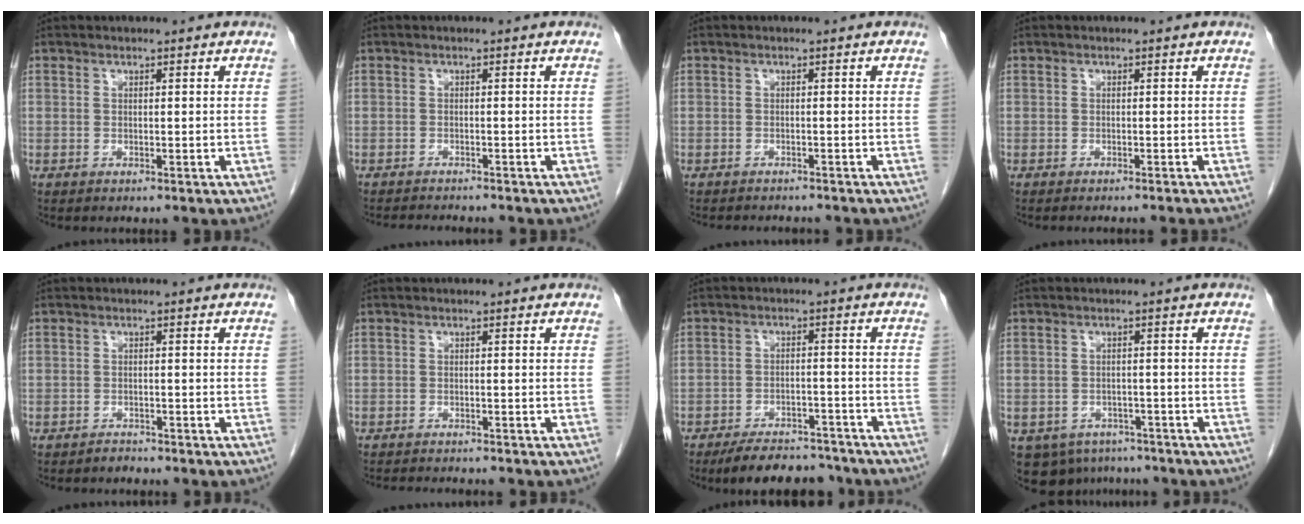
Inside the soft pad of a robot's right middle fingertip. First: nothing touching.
{"total": 4.6, "force": [-4.3, 0.2, 1.4], "torque": [-0.018, -0.012, -0.064]}
{"total": 4.4, "force": [-4.1, 1.0, 1.2], "torque": [-0.015, -0.004, -0.053]}
{"total": 3.5, "force": [-3.2, -0.6, 1.5], "torque": [-0.011, 0.000, -0.042]}
{"total": 1.1, "force": [-1.0, 0.3, -0.2], "torque": [0.000, -0.002, -0.019]}
{"total": 4.7, "force": [-4.4, 0.4, 1.5], "torque": [-0.018, -0.011, -0.063]}
{"total": 10.2, "force": [-9.1, 3.3, 3.2], "torque": [-0.037, 0.005, -0.128]}
{"total": 8.3, "force": [-5.9, 5.6, 1.9], "torque": [-0.037, 0.002, -0.075]}